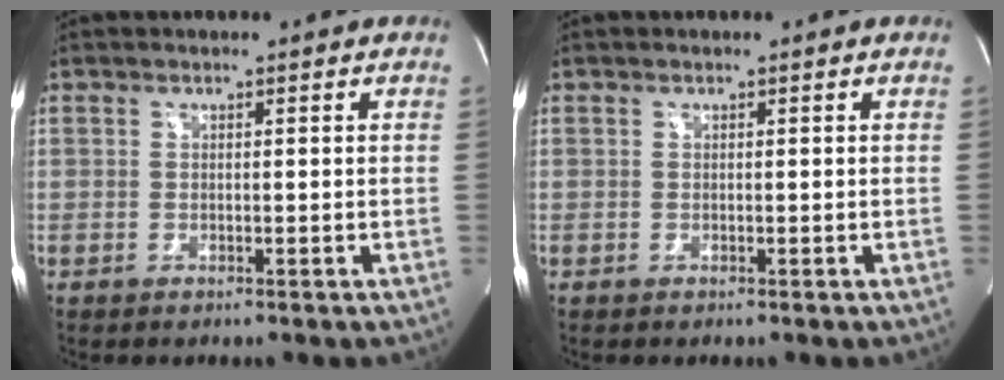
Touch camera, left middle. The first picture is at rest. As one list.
[{"total": 0.0}]